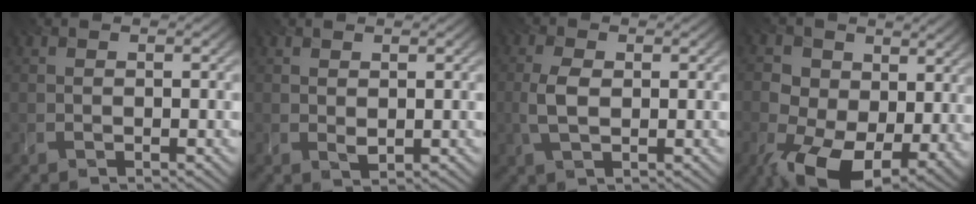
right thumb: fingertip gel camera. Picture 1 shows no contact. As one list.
[{"total": 0.9, "force": [0.4, 0.5, 0.7], "torque": [-0.015, -0.002, 0.011]}, {"total": 3.1, "force": [0.0, 1.5, 2.7], "torque": [-0.067, 0.001, -0.003]}, {"total": 14.4, "force": [-0.9, 10.7, 9.6], "torque": [-0.198, -0.048, 0.006]}]